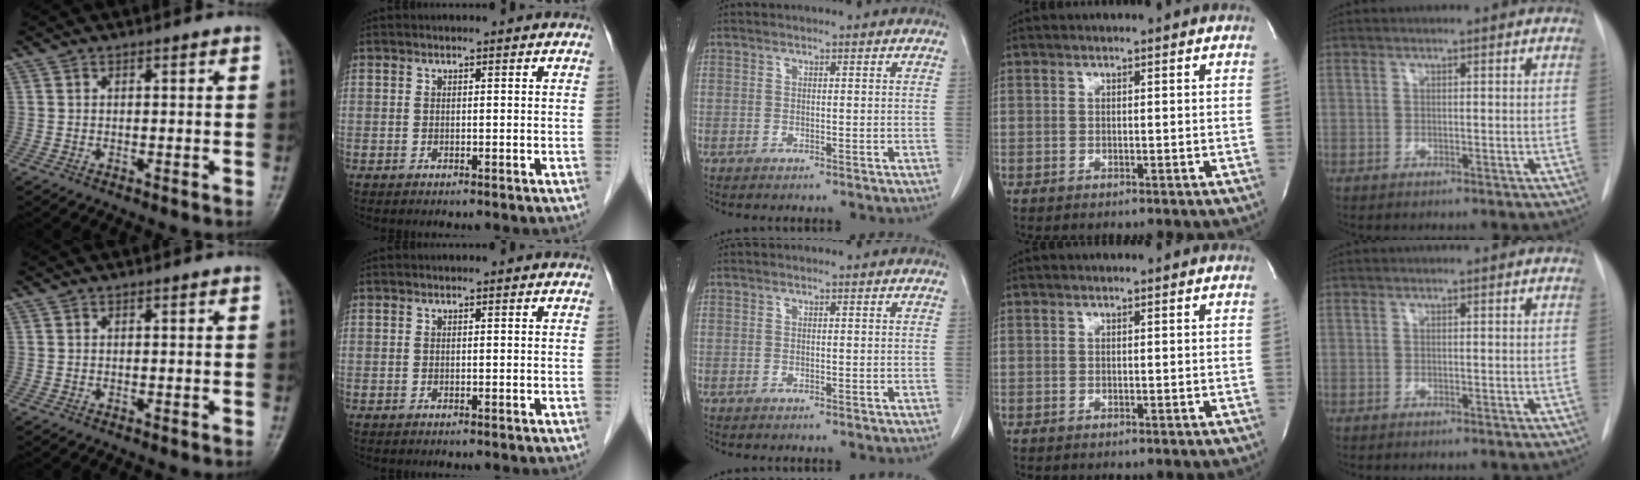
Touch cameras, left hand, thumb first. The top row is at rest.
{}